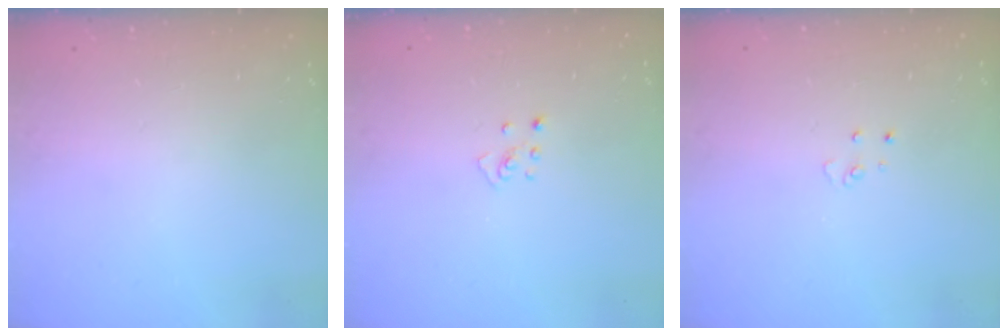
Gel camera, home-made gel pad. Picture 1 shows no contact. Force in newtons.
{"total": 3.6, "press": 3.6, "slide": 0.4}
{"total": 2.9, "press": 2.9, "slide": 0.2}